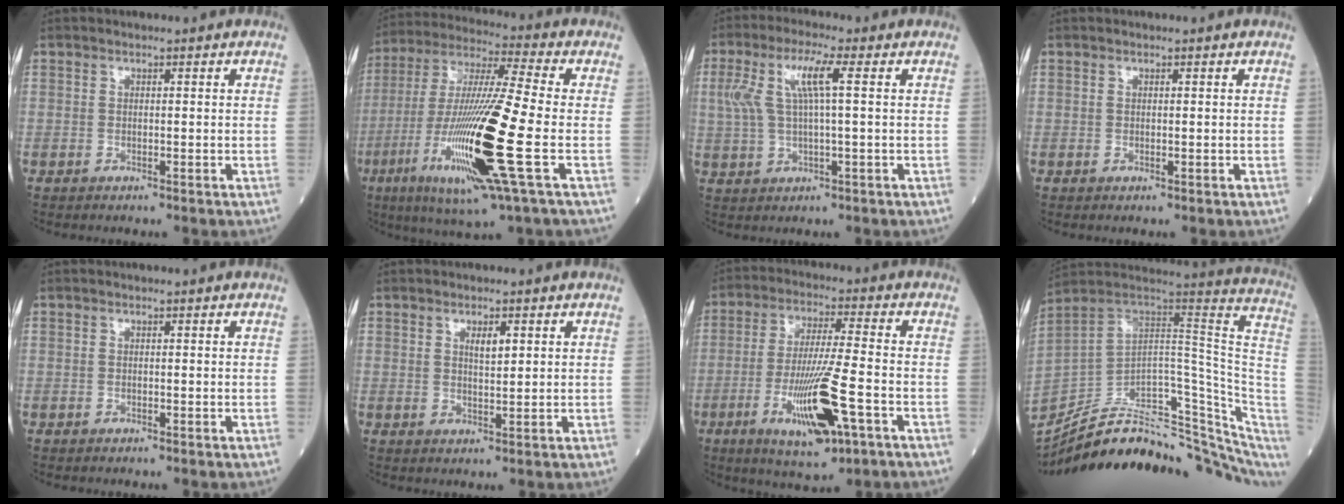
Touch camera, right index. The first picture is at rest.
{"total": 20.4, "force": [-5.8, 0.2, 19.5], "torque": [-0.411, -0.031, -0.114]}
{"total": 7.2, "force": [1.8, 0.8, 6.9], "torque": [-0.155, 0.021, 0.039]}
{"total": 0.0}
{"total": 0.0}
{"total": 2.4, "force": [1.1, 0.5, 2.1], "torque": [-0.038, -0.001, 0.020]}
{"total": 13.2, "force": [-5.0, 1.4, 12.1], "torque": [-0.229, -0.020, -0.082]}
{"total": 27.9, "force": [-21.8, 7.5, 15.8], "torque": [-0.174, 0.027, -0.312]}